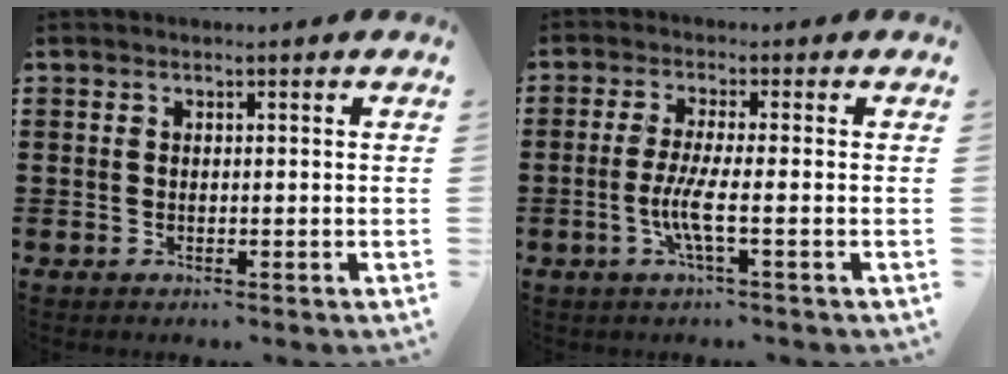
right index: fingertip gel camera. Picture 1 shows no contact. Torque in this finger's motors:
{"motor_torque": [2.14, 0.00, 0.10, 0.10]}